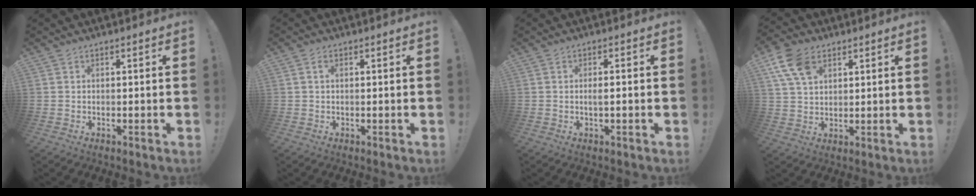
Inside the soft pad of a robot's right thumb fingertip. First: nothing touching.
{"total": 1.3, "force": [0.3, 0.7, 1.1], "torque": [-0.023, 0.004, 0.004]}
{"total": 2.3, "force": [-0.5, 0.1, 2.2], "torque": [-0.040, 0.000, -0.012]}
{"total": 11.1, "force": [5.3, 7.2, 6.6], "torque": [-0.122, -0.007, 0.104]}